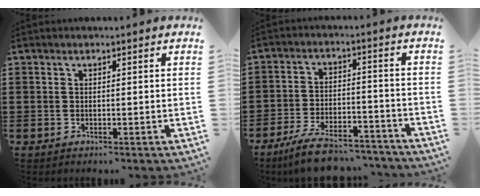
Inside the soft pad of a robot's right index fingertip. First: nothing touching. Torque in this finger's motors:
{"motor_torque": [0.64, 0.77, 0.72, 0.06]}